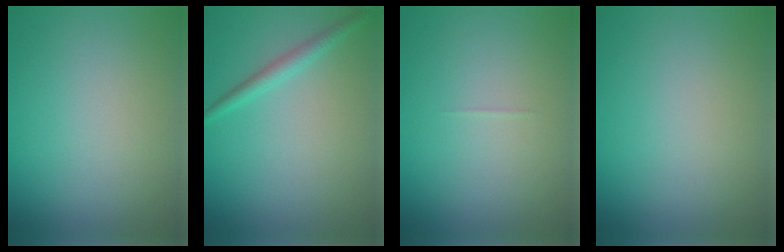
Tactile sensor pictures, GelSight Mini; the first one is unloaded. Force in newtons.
{"total": 1.8, "press": 1.8, "slide": 0.1}
{"total": 0.0}
{"total": 0.0}